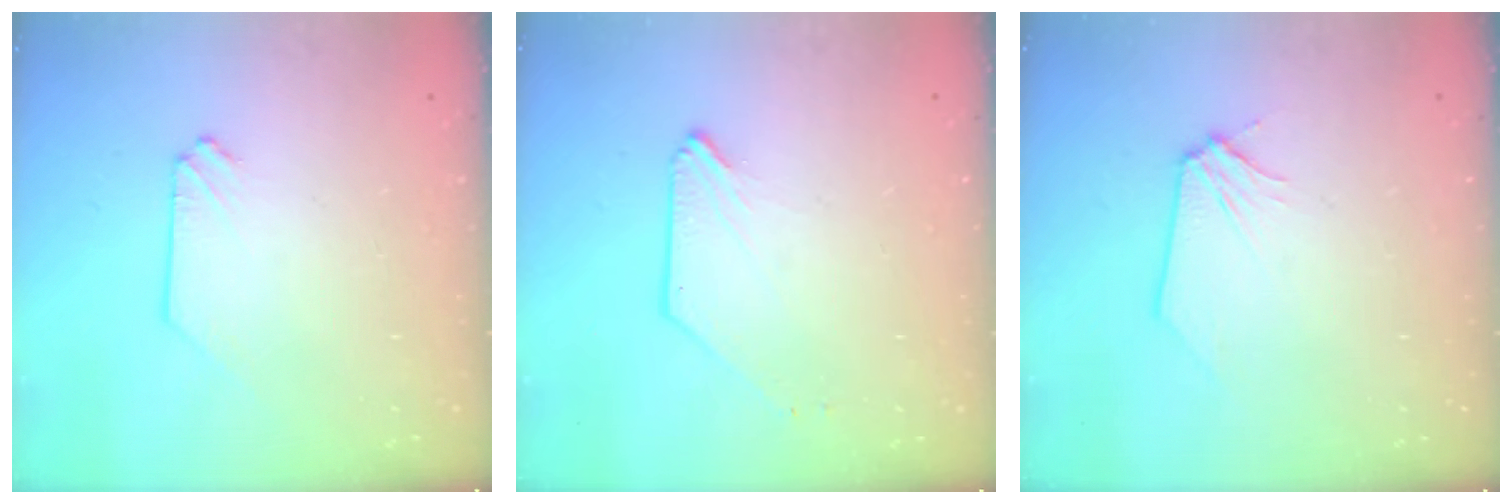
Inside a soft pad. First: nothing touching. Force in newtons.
{"total": 0.0}
{"total": 0.0}